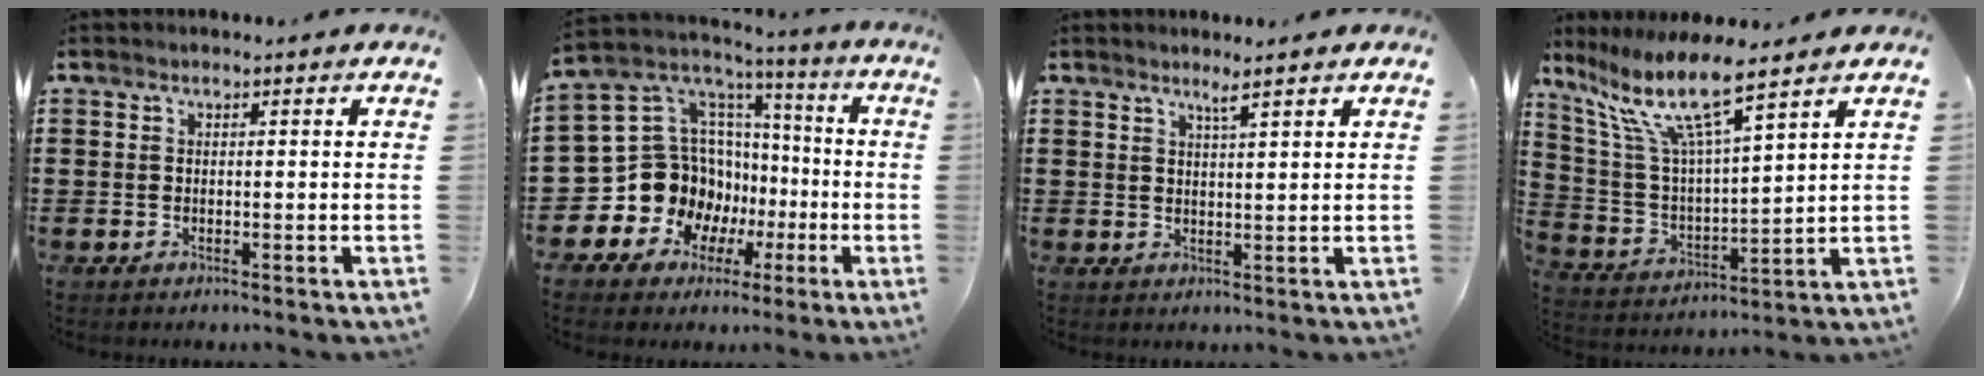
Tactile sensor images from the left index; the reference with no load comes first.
{"total": 13.7, "force": [-3.1, 12.6, 4.2], "torque": [-0.135, -0.027, -0.029]}
{"total": 2.5, "force": [2.0, -0.3, 1.4], "torque": [-0.030, -0.002, 0.037]}
{"total": 10.5, "force": [7.5, 1.5, 7.2], "torque": [-0.174, -0.040, 0.124]}